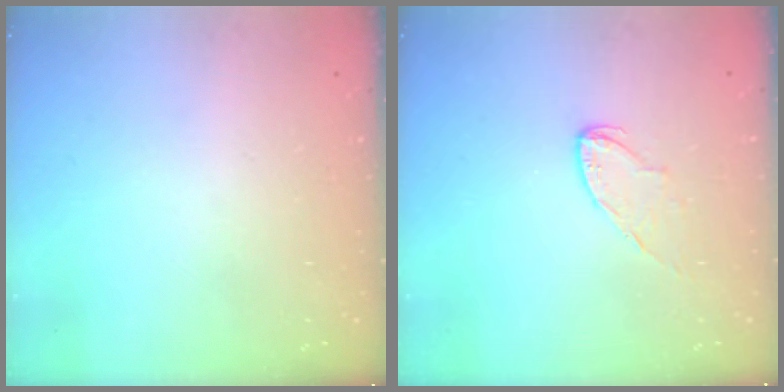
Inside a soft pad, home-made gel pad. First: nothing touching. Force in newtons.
{"total": 6.5, "press": 6.4, "slide": 0.6}